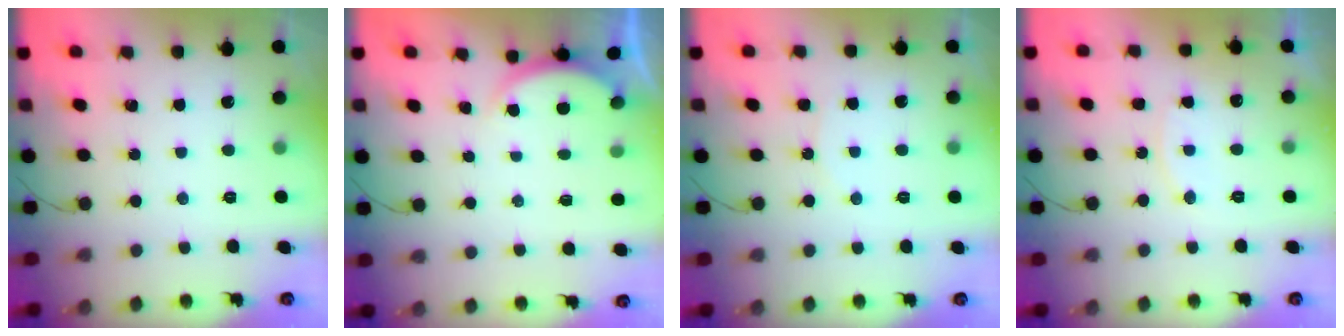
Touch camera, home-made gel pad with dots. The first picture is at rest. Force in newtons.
{"total": 2.2, "press": 2.2, "slide": 0.6}
{"total": 4.4, "press": 4.4, "slide": 0.4}
{"total": 7.0, "press": 7.0, "slide": 0.2}